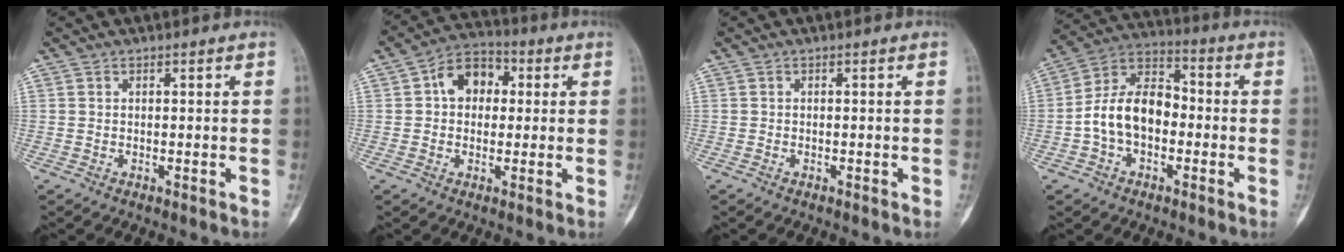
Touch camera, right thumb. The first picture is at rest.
{"total": 8.9, "force": [1.6, 6.7, 5.7], "torque": [-0.055, 0.021, 0.015]}
{"total": 0.0}
{"total": 12.6, "force": [-2.1, 8.4, 9.1], "torque": [-0.146, 0.044, -0.051]}